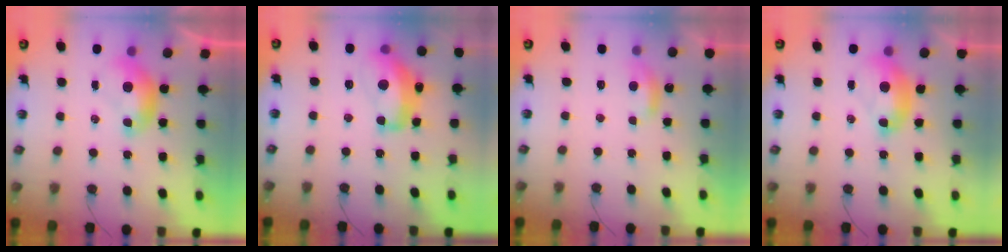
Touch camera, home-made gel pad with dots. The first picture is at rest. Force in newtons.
{"total": 9.8, "press": 9.8, "slide": 0.8}
{"total": 1.1, "press": 0.8, "slide": 0.7}
{"total": 2.9, "press": 2.8, "slide": 0.6}